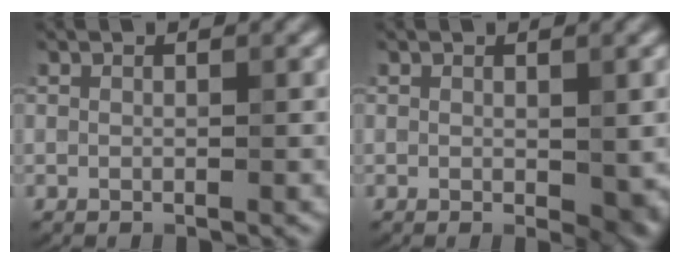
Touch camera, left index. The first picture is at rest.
{"total": 3.1, "force": [-0.3, 1.7, 2.6], "torque": [-0.035, -0.009, 0.001]}